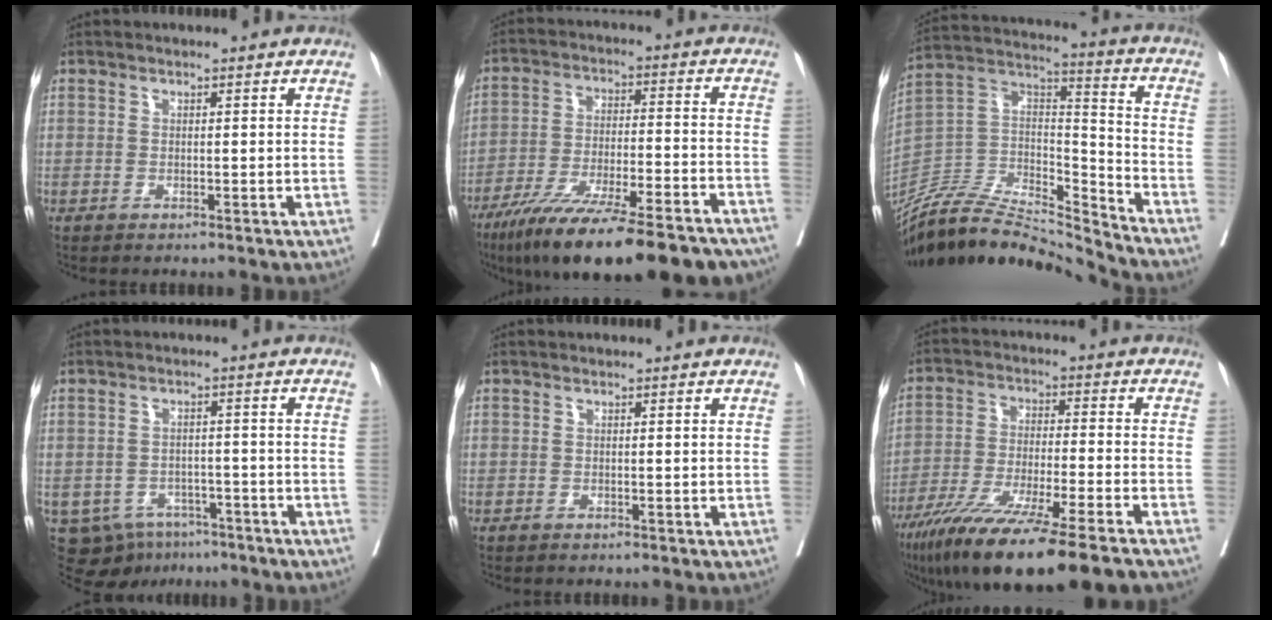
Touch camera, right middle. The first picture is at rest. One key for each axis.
{"total": 24.9, "fx": -19.5, "fy": 3.8, "fz": 14.9, "tx": -0.186, "ty": -0.023, "tz": -0.298}
{"total": 19.6, "fx": -18.6, "fy": 2.1, "fz": 5.8, "tx": -0.102, "ty": 0.031, "tz": -0.332}
{"total": 10.0, "fx": -6.1, "fy": 7.1, "fz": 3.3, "tx": -0.058, "ty": 0.007, "tz": -0.081}
{"total": 0.7, "fx": 0.0, "fy": 0.7, "fz": -0.1, "tx": 0.010, "ty": 0.005, "tz": -0.004}
{"total": 18.5, "fx": -13.8, "fy": 0.1, "fz": 12.4, "tx": -0.204, "ty": -0.053, "tz": -0.232}